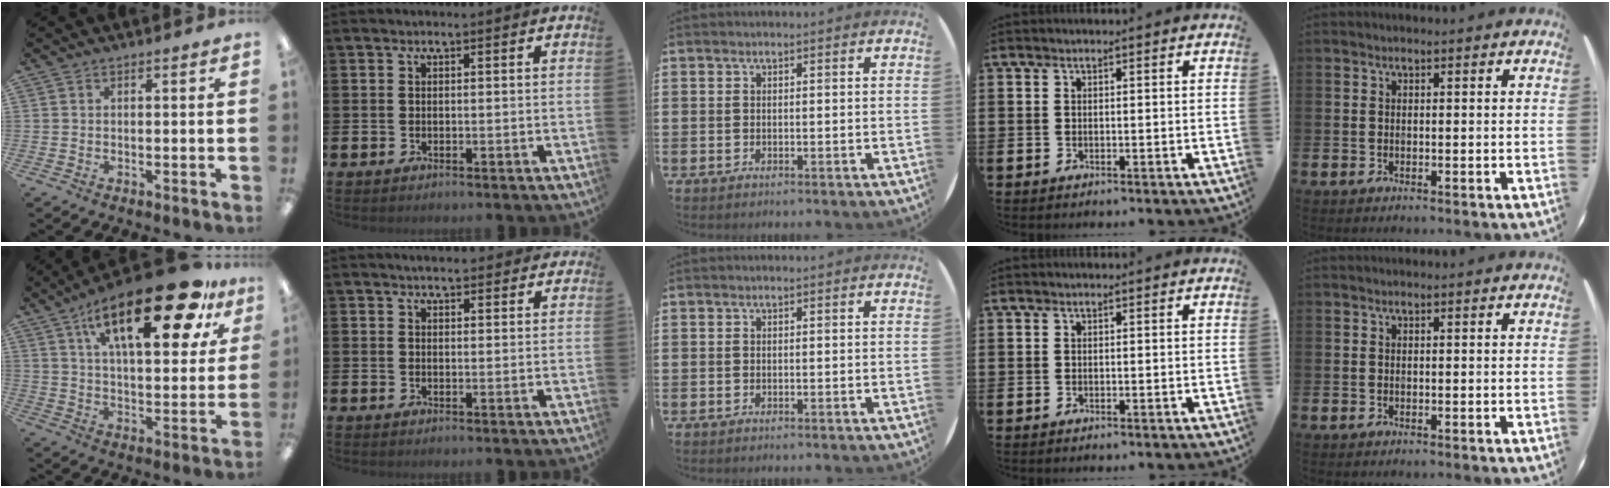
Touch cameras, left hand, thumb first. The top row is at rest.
{"thumb": {"total": 24.8, "force": [13.6, 9.4, 18.5], "torque": [-0.272, -0.062, 0.212]}, "index": {"total": 2.6, "force": [2.6, 0.6, 0.3], "torque": [-0.010, -0.004, 0.046]}}